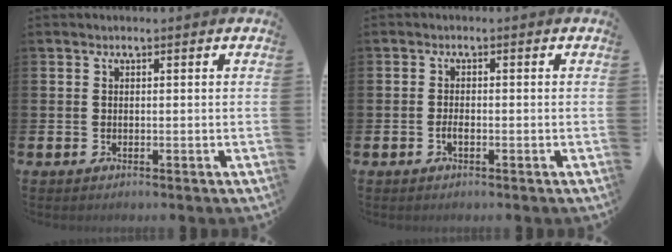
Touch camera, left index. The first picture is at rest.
{"total": 1.2, "force": [-0.6, 0.5, 0.9], "torque": [-0.026, 0.003, -0.009]}